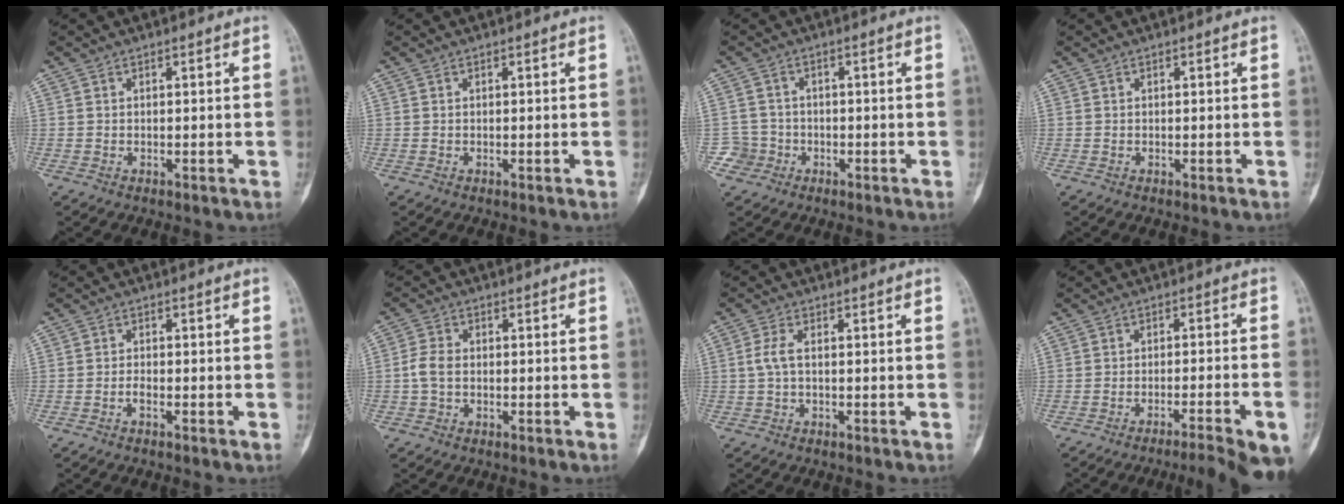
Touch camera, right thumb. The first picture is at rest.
{"total": 0.0}
{"total": 3.6, "force": [-1.5, 3.2, -0.4], "torque": [0.025, 0.016, -0.031]}
{"total": 0.0}
{"total": 1.2, "force": [-0.8, 0.4, 0.9], "torque": [-0.015, 0.004, -0.016]}
{"total": 3.7, "force": [-0.6, 2.6, 2.5], "torque": [-0.051, 0.010, -0.017]}
{"total": 2.7, "force": [0.0, 1.1, 2.5], "torque": [-0.061, 0.003, -0.003]}
{"total": 15.0, "force": [-11.6, 1.2, 9.4], "torque": [-0.095, 0.032, -0.152]}